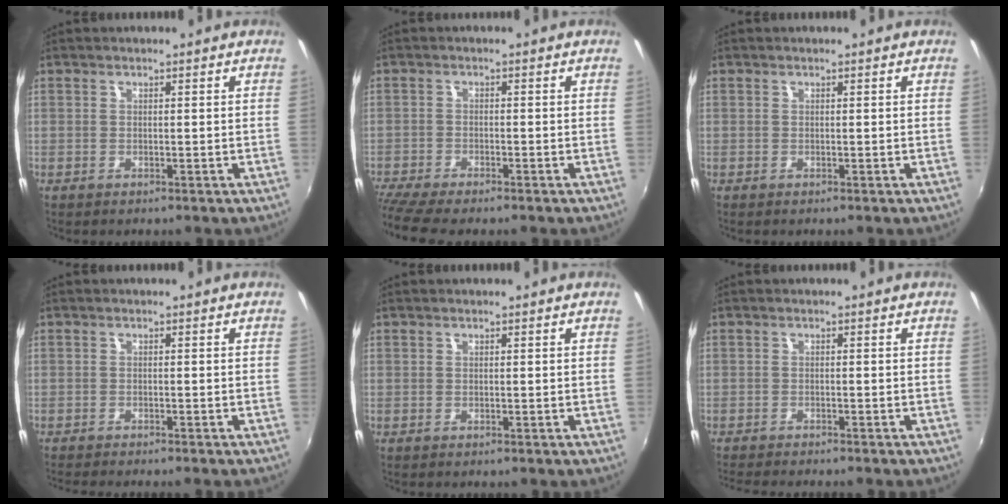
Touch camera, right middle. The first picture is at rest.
{"total": 6.9, "force": [-6.1, 0.6, 3.2], "torque": [-0.088, -0.034, -0.108]}
{"total": 0.0}
{"total": 3.4, "force": [-3.1, -0.2, 1.3], "torque": [-0.033, -0.012, -0.052]}
{"total": 0.0}
{"total": 4.8, "force": [-4.4, 0.0, 1.8], "torque": [-0.044, -0.016, -0.074]}